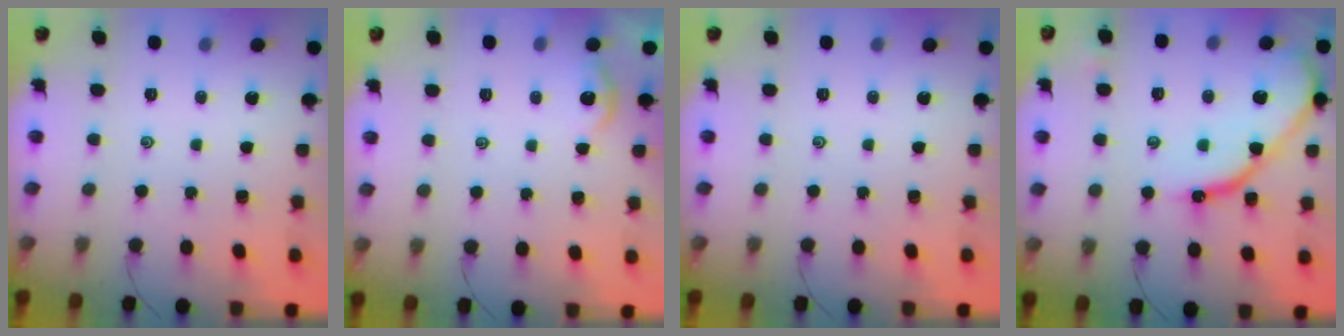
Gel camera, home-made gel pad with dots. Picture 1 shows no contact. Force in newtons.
{"total": 3.4, "press": 3.4, "slide": 0.4}
{"total": 0.0}
{"total": 12.2, "press": 12.1, "slide": 1.4}